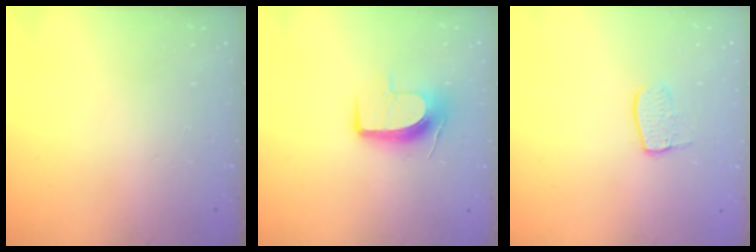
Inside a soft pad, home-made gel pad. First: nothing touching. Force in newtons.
{"total": 11.1, "press": 11.1, "slide": 0.5}
{"total": 7.2, "press": 7.2, "slide": 0.3}